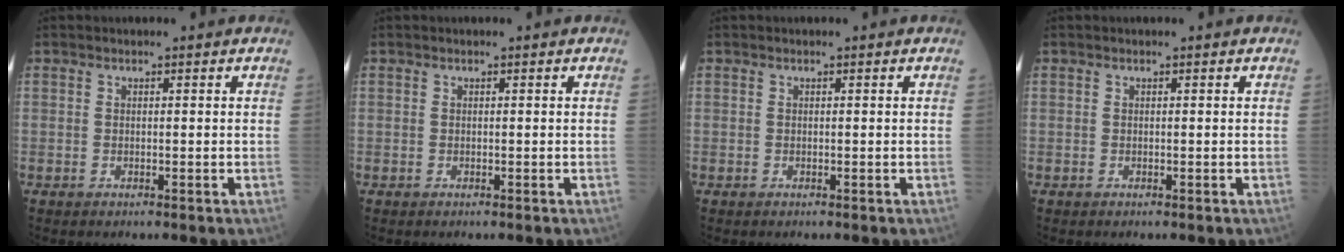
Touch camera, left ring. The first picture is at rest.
{"total": 0.0}
{"total": 0.0}
{"total": 0.0}